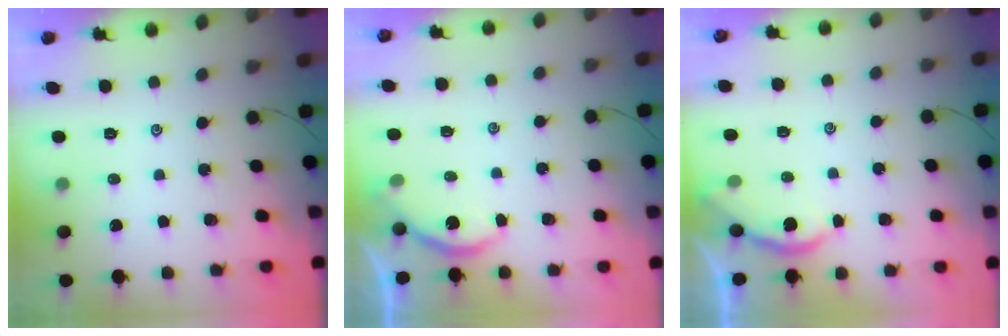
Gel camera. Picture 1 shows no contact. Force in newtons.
{"total": 3.3, "press": 3.3, "slide": 0.3}
{"total": 2.4, "press": 2.3, "slide": 0.5}